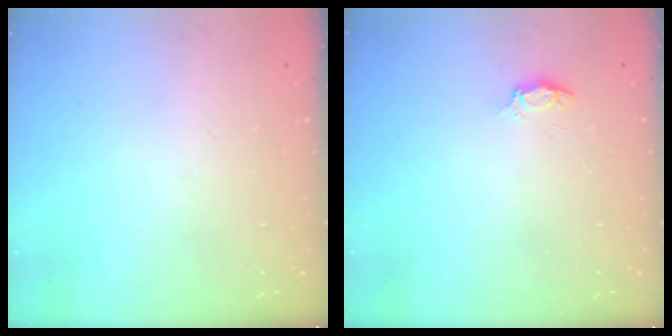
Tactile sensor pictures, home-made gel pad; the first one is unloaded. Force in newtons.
{"total": 3.6, "press": 3.6, "slide": 0.4}